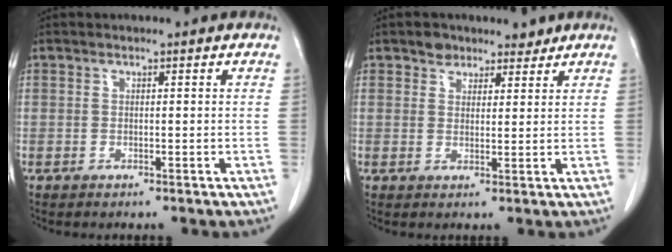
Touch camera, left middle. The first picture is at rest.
{"total": 1.4, "force": [1.4, 0.3, -0.2], "torque": [0.002, -0.008, 0.020]}